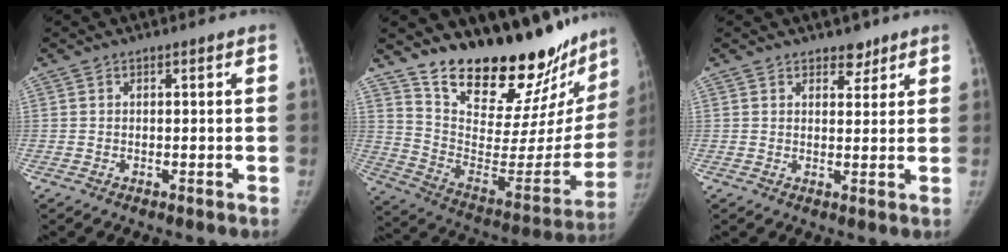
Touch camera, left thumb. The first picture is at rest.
{"total": 28.8, "force": [24.9, 8.9, 11.3], "torque": [-0.135, -0.171, 0.365]}
{"total": 3.0, "force": [2.2, 1.7, 0.9], "torque": [0.009, -0.013, 0.031]}